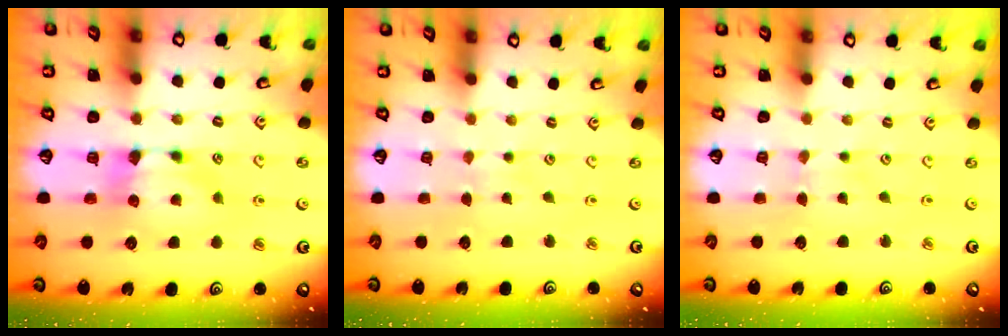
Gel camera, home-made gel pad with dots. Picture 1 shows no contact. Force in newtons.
{"total": 4.0, "press": 4.0, "slide": 0.1}
{"total": 2.4, "press": 2.4, "slide": 0.1}